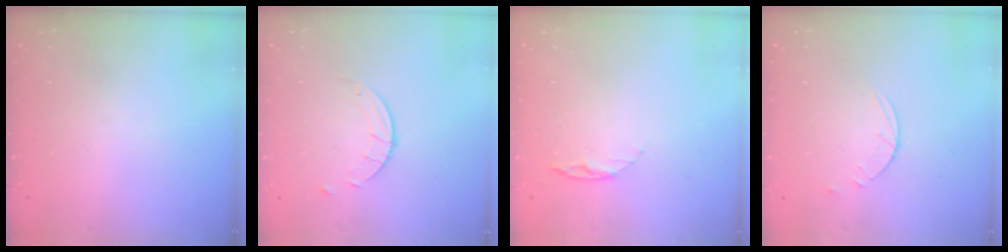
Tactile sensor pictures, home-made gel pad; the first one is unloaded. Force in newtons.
{"total": 4.6, "press": 4.5, "slide": 0.5}
{"total": 4.9, "press": 4.8, "slide": 0.5}
{"total": 3.5, "press": 3.5, "slide": 0.4}